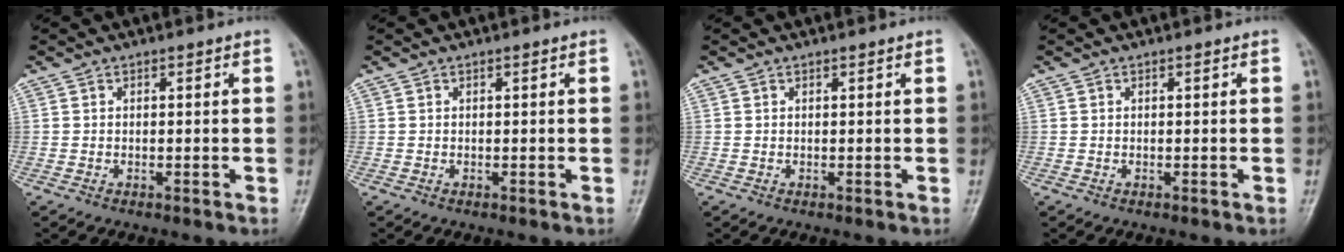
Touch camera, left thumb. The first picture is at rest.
{"total": 0.0}
{"total": 0.0}
{"total": 0.0}